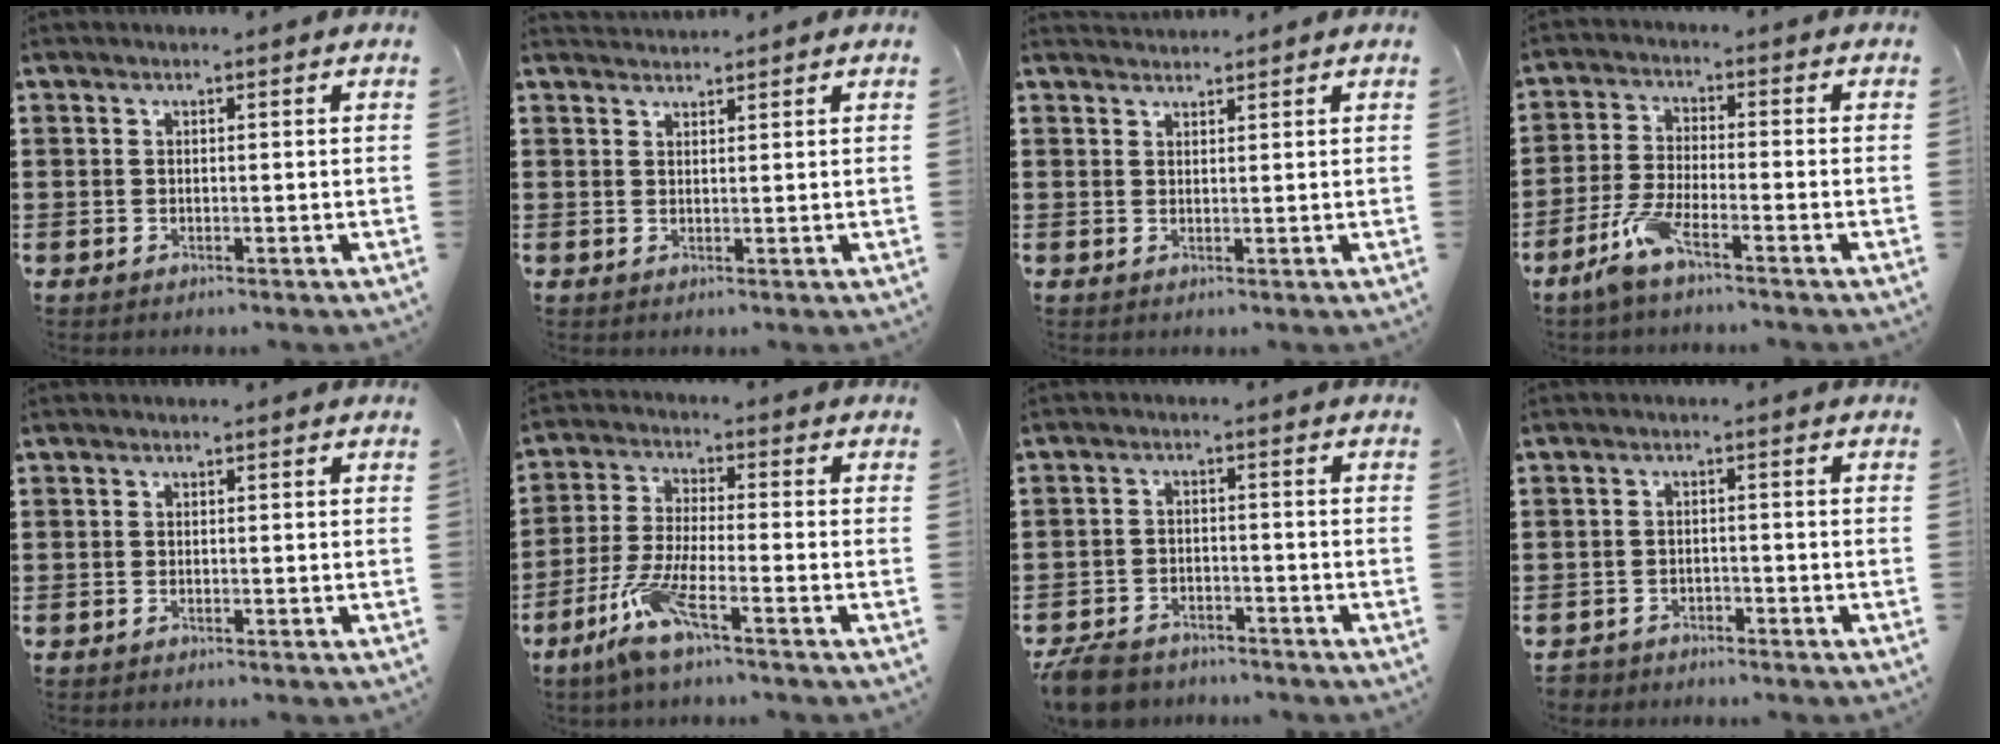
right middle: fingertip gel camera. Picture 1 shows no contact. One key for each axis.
{"total": 1.6, "fx": 1.6, "fy": 0.1, "fz": -0.3, "tx": 0.000, "ty": 0.002, "tz": 0.033}
{"total": 1.6, "fx": 1.6, "fy": 0.2, "fz": -0.1, "tx": -0.001, "ty": 0.002, "tz": 0.031}
{"total": 5.6, "fx": -3.8, "fy": 0.7, "fz": 4.0, "tx": -0.101, "ty": -0.016, "tz": -0.076}
{"total": 0.0}
{"total": 7.3, "fx": -4.7, "fy": 0.9, "fz": 5.4, "tx": -0.129, "ty": -0.016, "tz": -0.094}
{"total": 4.9, "fx": -4.7, "fy": 1.1, "fz": 1.0, "tx": -0.034, "ty": 0.003, "tz": -0.096}
{"total": 2.0, "fx": -1.9, "fy": 0.6, "fz": 0.0, "tx": -0.007, "ty": -0.001, "tz": -0.041}